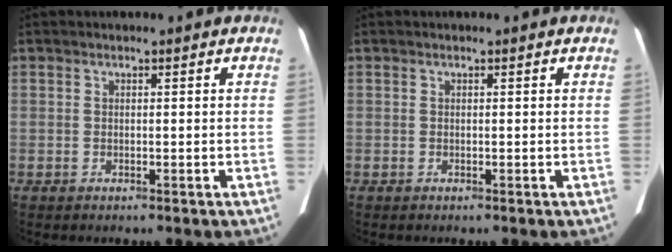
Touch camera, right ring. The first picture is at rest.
{"total": 0.0}